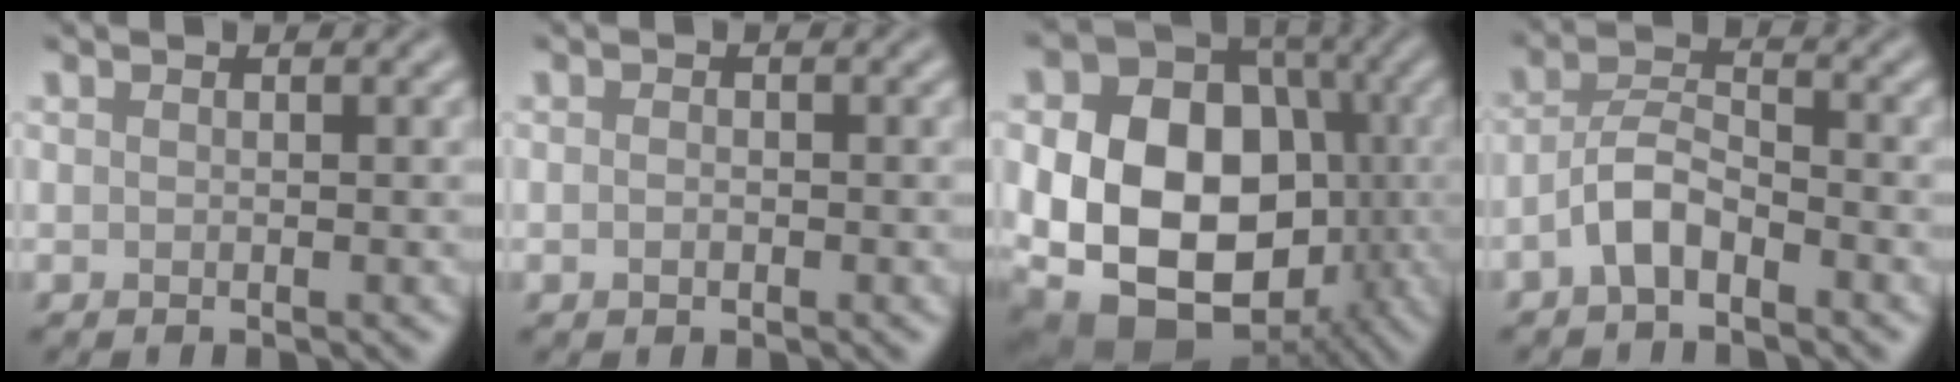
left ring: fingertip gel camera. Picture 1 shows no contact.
{"total": 0.7, "force": [-0.2, 0.5, 0.5], "torque": [-0.010, -0.001, -0.005]}
{"total": 17.4, "force": [-3.1, 13.2, 10.9], "torque": [-0.166, -0.017, -0.060]}
{"total": 3.4, "force": [-1.9, 1.5, 2.4], "torque": [-0.045, 0.012, -0.046]}